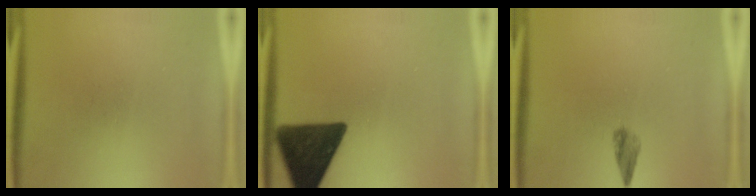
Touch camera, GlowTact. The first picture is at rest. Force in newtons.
{"total": 15.3}
{"total": 2.0}